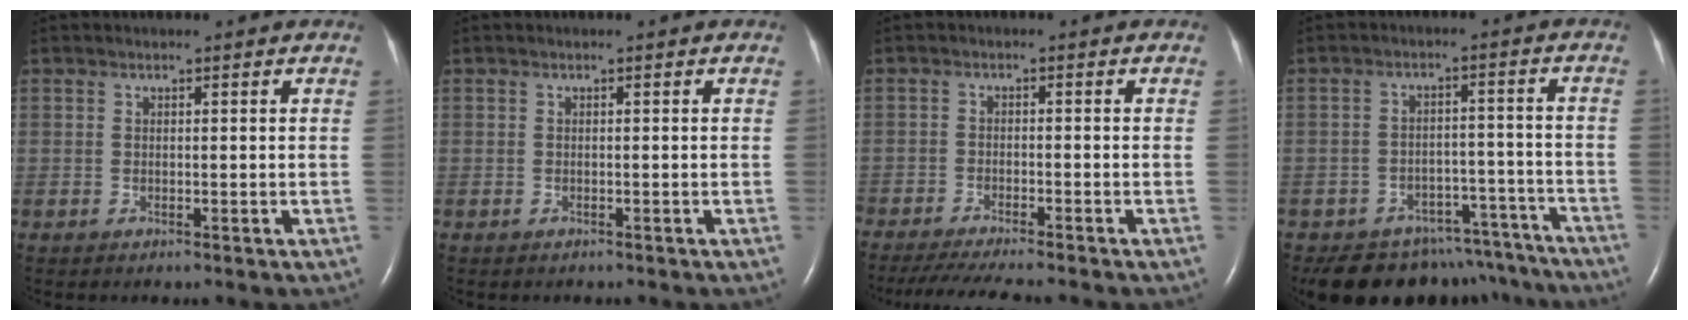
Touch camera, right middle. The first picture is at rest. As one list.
[{"total": 0.0}, {"total": 10.8, "force": [-9.4, 1.0, 5.2], "torque": [-0.074, -0.021, -0.146]}, {"total": 14.8, "force": [-13.1, 6.5, 2.7], "torque": [-0.026, 0.033, -0.159]}]